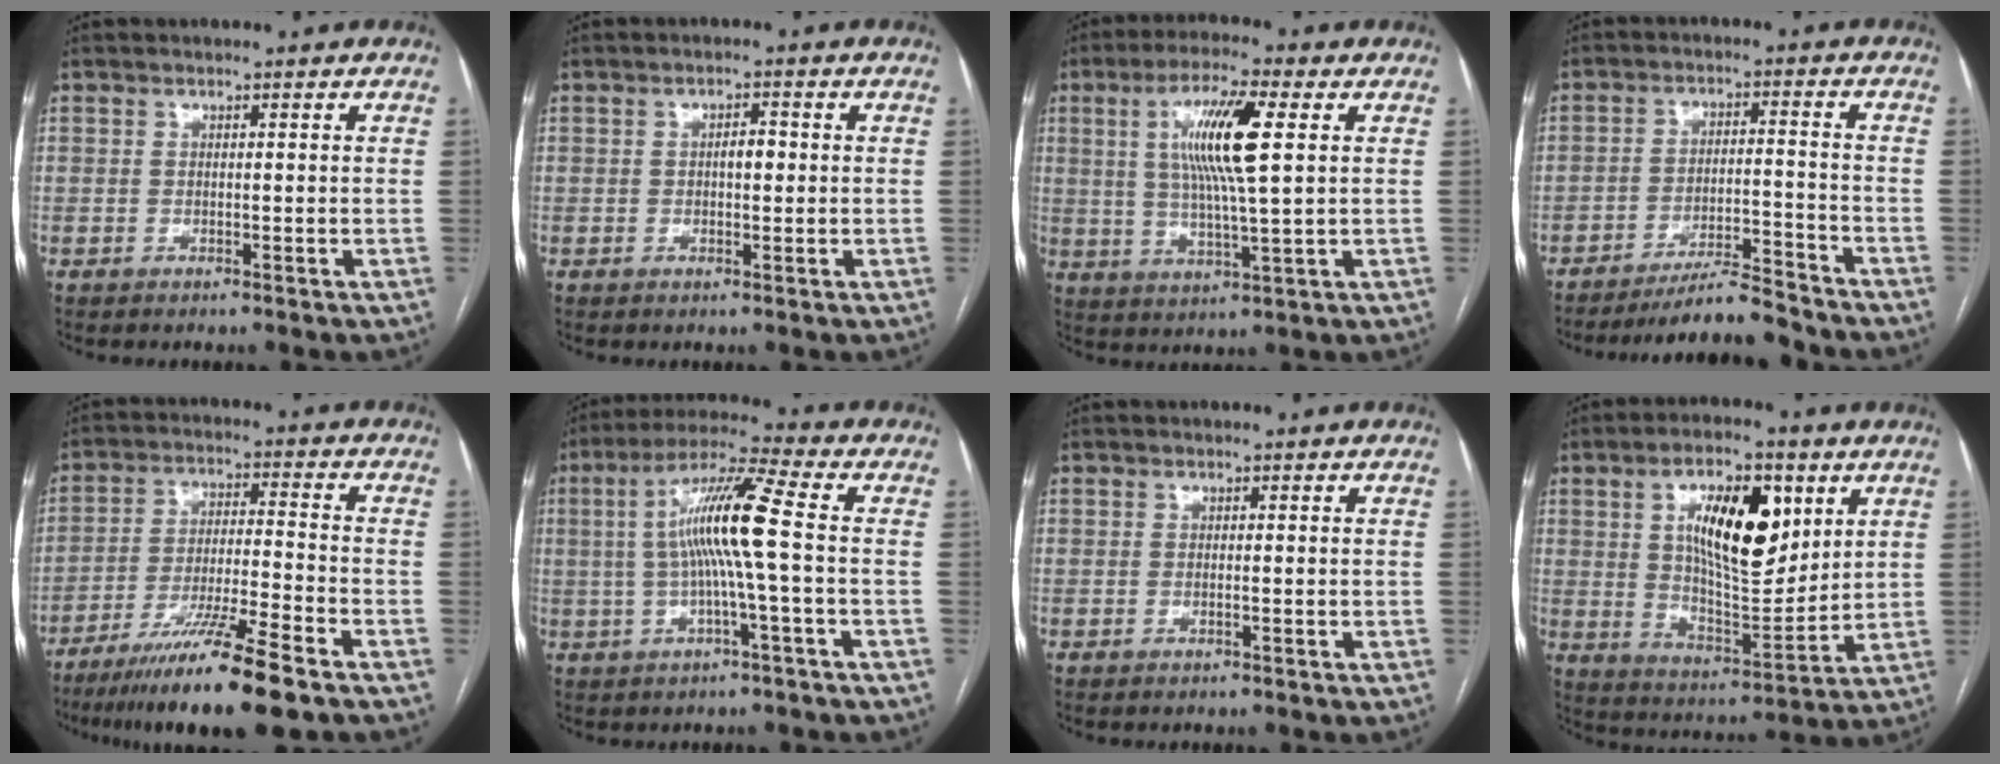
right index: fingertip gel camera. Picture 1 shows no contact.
{"total": 2.2, "force": [0.0, 1.0, 2.0], "torque": [-0.030, 0.007, -0.001]}
{"total": 11.4, "force": [2.7, 0.9, 11.0], "torque": [-0.210, 0.005, 0.048]}
{"total": 7.2, "force": [-7.0, -0.6, 1.8], "torque": [-0.022, -0.003, -0.121]}
{"total": 14.2, "force": [-10.1, -0.7, 10.0], "torque": [-0.182, -0.040, -0.175]}
{"total": 10.8, "force": [0.1, -0.8, 10.8], "torque": [-0.204, 0.018, -0.001]}
{"total": 0.0}
{"total": 15.1, "force": [5.2, 5.7, 13.0], "torque": [-0.221, 0.007, 0.092]}